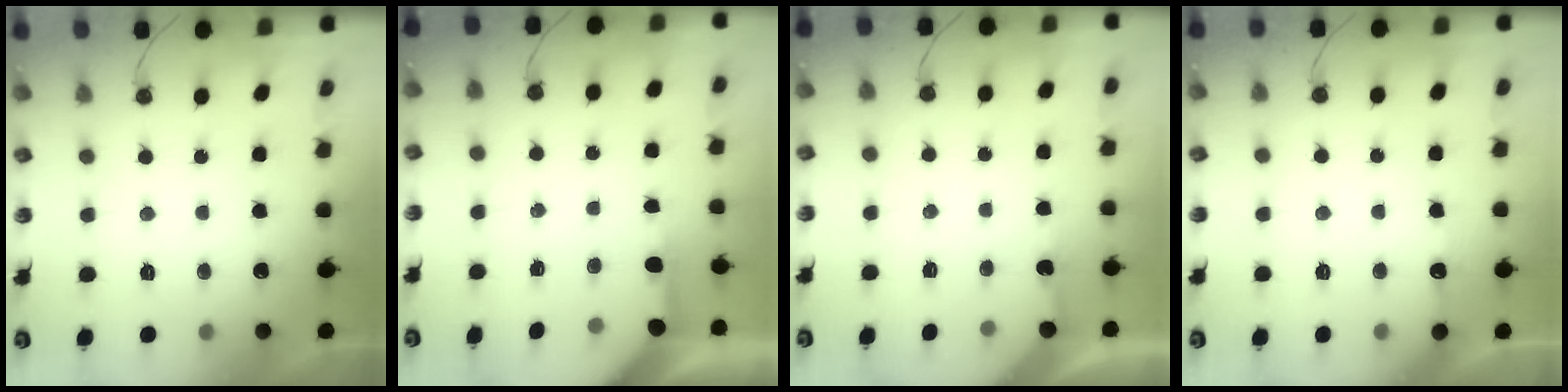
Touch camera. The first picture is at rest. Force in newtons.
{"total": 4.0, "press": 3.9, "slide": 0.5}
{"total": 3.2, "press": 3.2, "slide": 0.4}
{"total": 5.7, "press": 5.7, "slide": 0.7}